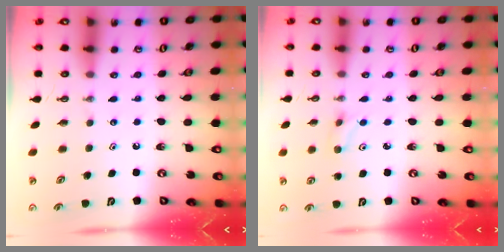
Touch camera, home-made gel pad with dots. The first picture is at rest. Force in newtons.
{"total": 3.6, "press": 3.5, "slide": 0.7}